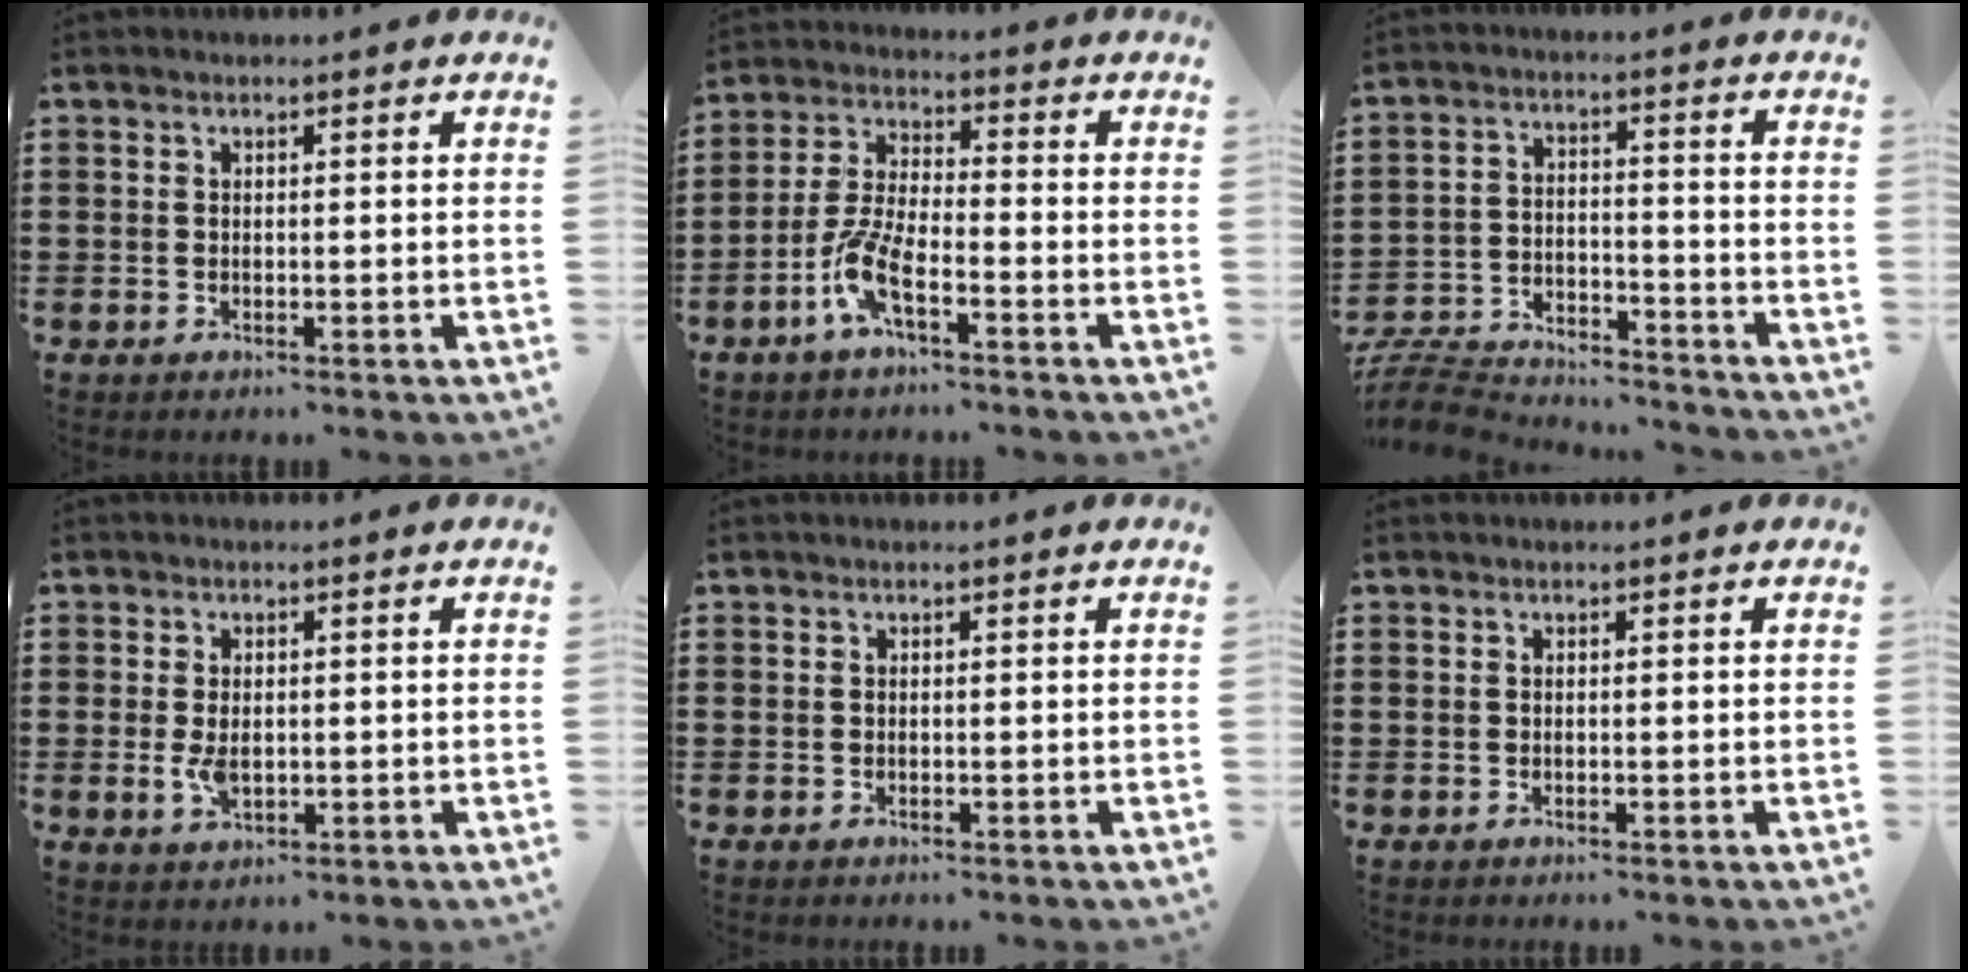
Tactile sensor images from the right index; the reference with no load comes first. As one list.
[{"total": 7.1, "force": [-4.0, 1.7, 5.7], "torque": [-0.148, -0.013, -0.083]}, {"total": 7.6, "force": [-7.4, 1.2, 1.3], "torque": [-0.036, 0.012, -0.150]}, {"total": 3.1, "force": [-0.1, 1.5, 2.7], "torque": [-0.060, -0.002, -0.002]}, {"total": 0.0}, {"total": 0.0}]